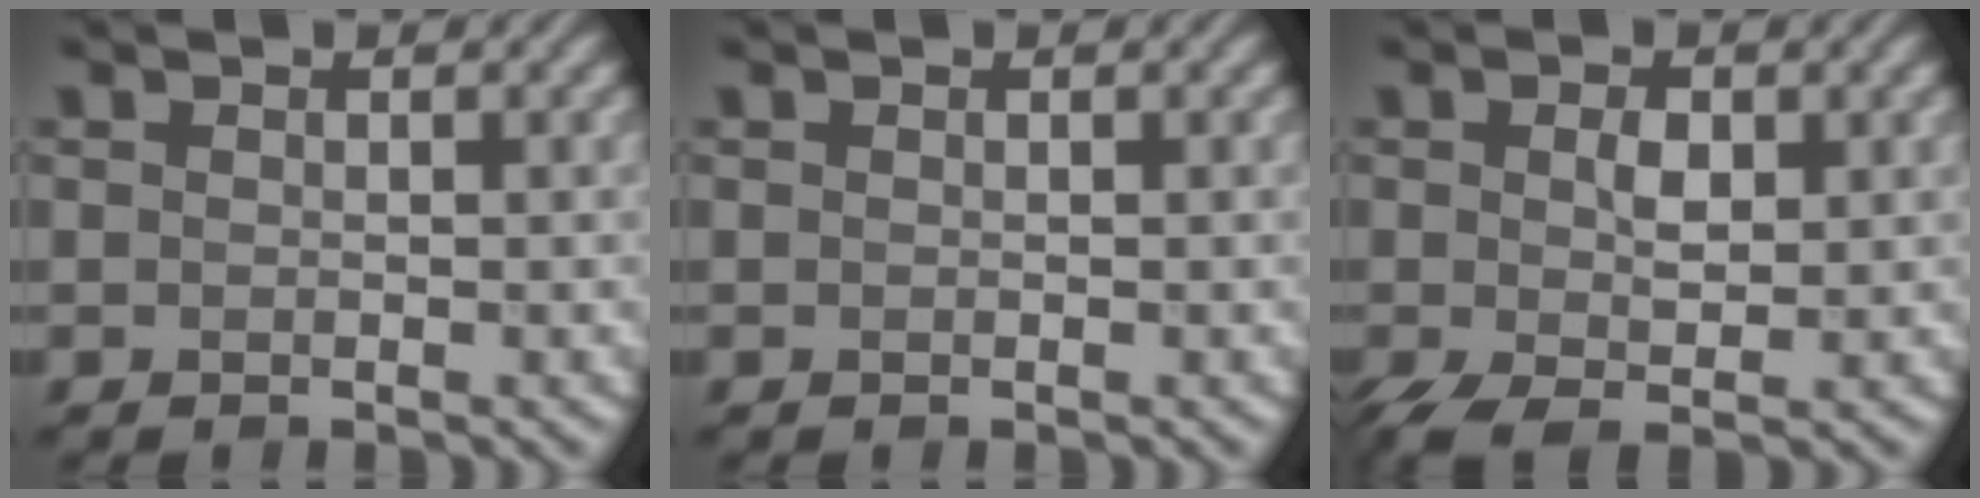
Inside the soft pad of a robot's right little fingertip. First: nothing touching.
{"total": 0.0}
{"total": 3.9, "force": [-0.3, 2.1, 3.3], "torque": [-0.072, -0.006, -0.004]}